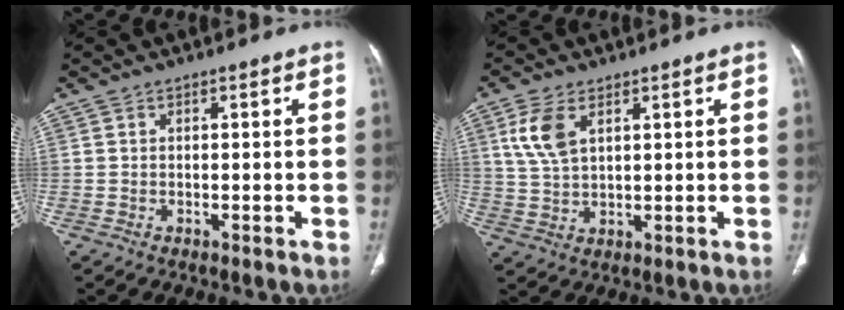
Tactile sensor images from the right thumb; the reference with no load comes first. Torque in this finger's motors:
{"motor_torque": [-0.25, 0.30, 0.03, -0.03, 0.04]}